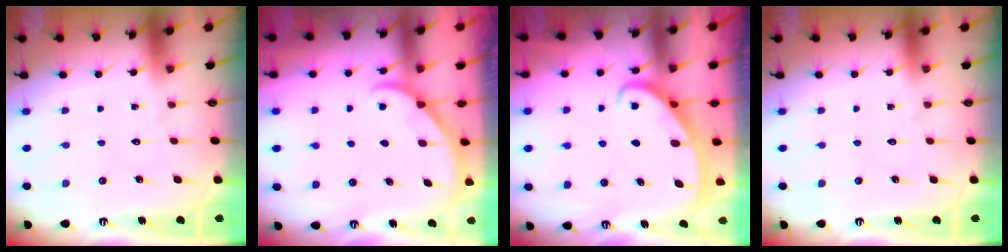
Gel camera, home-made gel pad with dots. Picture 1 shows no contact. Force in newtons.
{"total": 2.1, "press": 2.1, "slide": 0.2}
{"total": 2.5, "press": 2.4, "slide": 0.4}
{"total": 0.0}